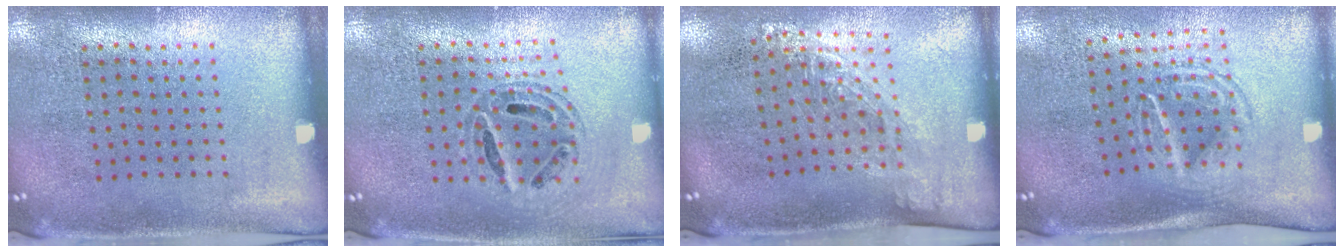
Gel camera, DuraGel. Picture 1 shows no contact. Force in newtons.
{"total": 0.7, "press": 0.7, "slide": 0.2}
{"total": 1.3, "press": 1.0, "slide": 0.9}
{"total": 1.6, "press": 1.2, "slide": 1.1}